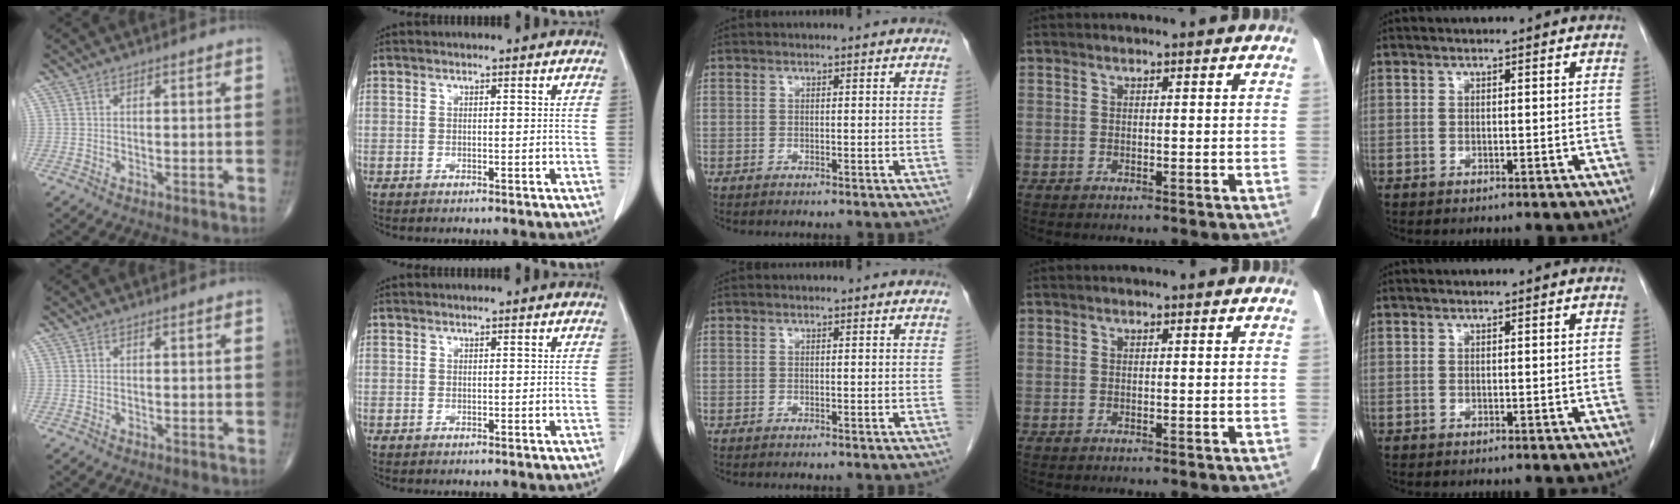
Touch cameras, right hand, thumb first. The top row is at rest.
{}